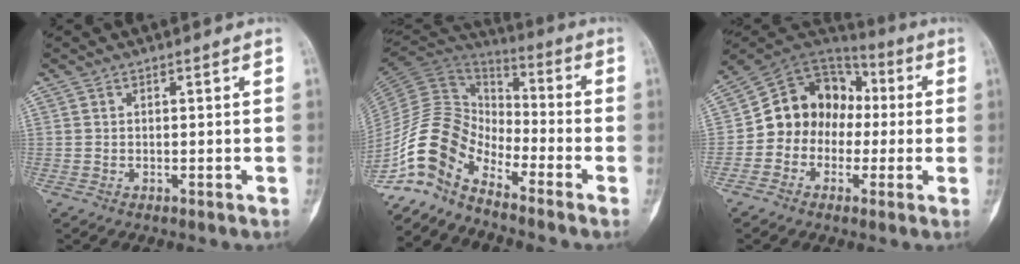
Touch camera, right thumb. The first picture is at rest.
{"total": 12.9, "force": [-8.9, 6.6, 6.5], "torque": [-0.123, 0.092, -0.186]}
{"total": 13.9, "force": [-1.1, 11.7, 7.4], "torque": [-0.080, 0.045, -0.032]}